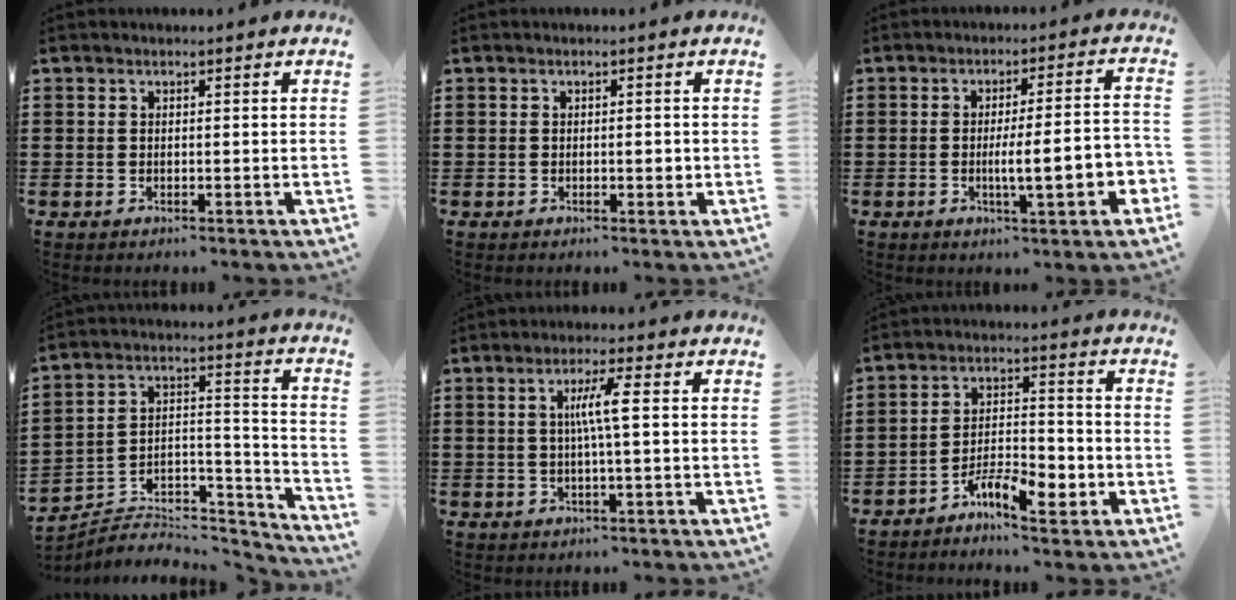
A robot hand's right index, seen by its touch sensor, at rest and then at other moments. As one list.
[{"total": 1.2, "force": [-0.1, 0.4, 1.1], "torque": [-0.020, 0.000, -0.002]}, {"total": 8.0, "force": [-2.1, 1.0, 7.7], "torque": [-0.120, -0.008, -0.038]}, {"total": 4.2, "force": [-3.6, 2.1, 0.8], "torque": [-0.017, -0.001, -0.074]}, {"total": 4.7, "force": [0.4, -0.1, 4.6], "torque": [-0.088, -0.001, 0.001]}, {"total": 7.2, "force": [-4.5, 2.8, 4.9], "torque": [-0.090, 0.012, -0.083]}]